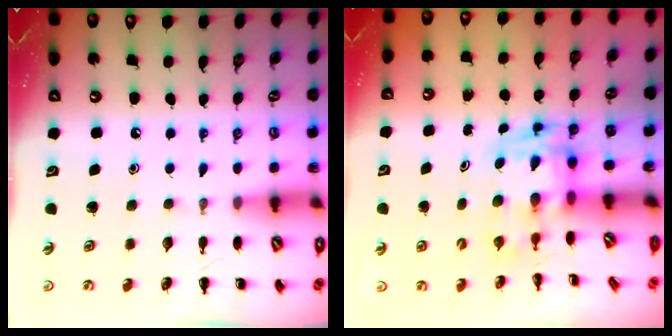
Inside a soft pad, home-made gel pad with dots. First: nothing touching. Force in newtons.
{"total": 3.4, "press": 3.4, "slide": 0.6}